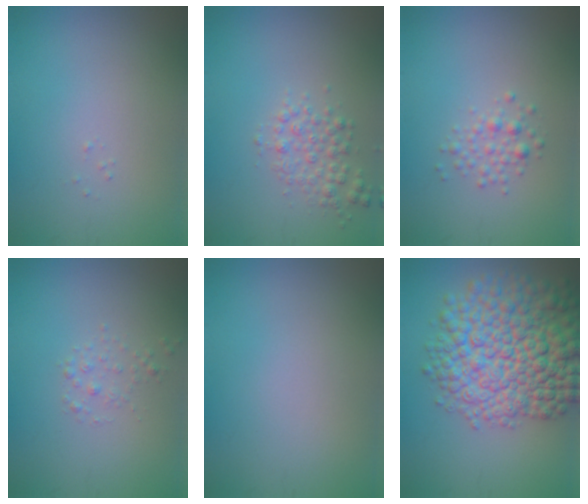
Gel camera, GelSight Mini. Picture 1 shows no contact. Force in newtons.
{"total": 2.2, "press": 2.2, "slide": 0.0}
{"total": 1.5, "press": 1.5, "slide": 0.0}
{"total": 1.0, "press": 1.0, "slide": 0.0}
{"total": 0.0}
{"total": 11.7, "press": 11.7, "slide": 0.4}